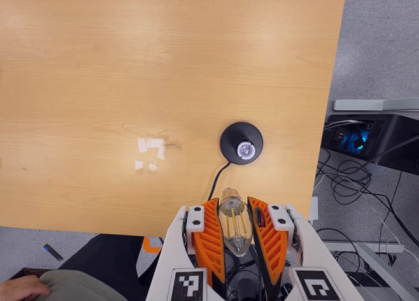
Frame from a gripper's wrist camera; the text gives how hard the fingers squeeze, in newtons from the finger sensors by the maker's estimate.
{"total": 22.3, "left": 24.5, "right": 20.1}